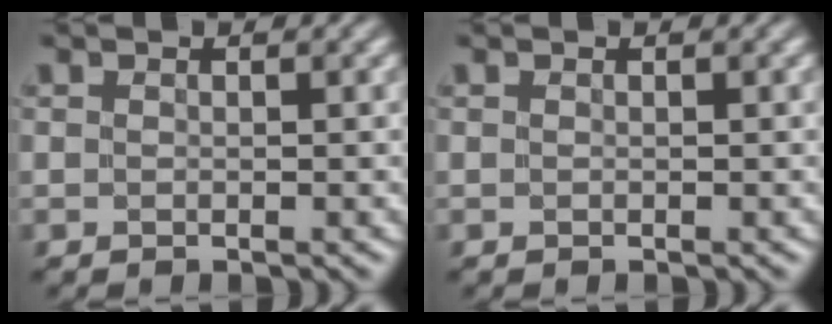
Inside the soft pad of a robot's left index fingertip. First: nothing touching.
{"total": 0.0}